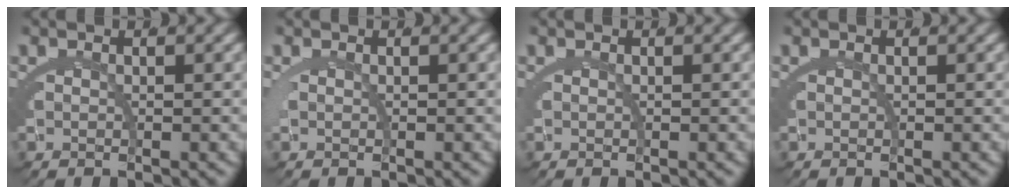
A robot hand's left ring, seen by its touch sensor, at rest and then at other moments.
{"total": 0.0}
{"total": 0.0}
{"total": 0.0}